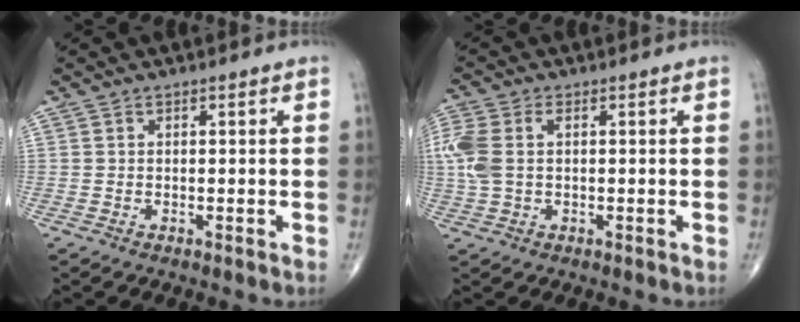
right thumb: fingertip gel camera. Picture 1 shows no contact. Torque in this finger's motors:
{"motor_torque": [1.10, 1.09, 0.90, 0.30, 0.07]}